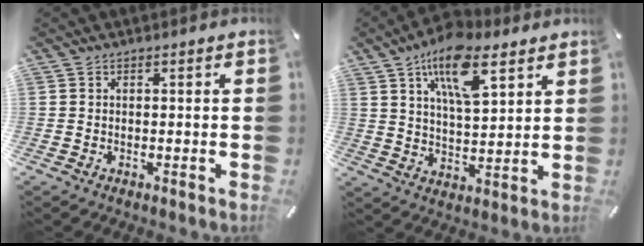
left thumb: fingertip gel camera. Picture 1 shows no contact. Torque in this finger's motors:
{"motor_torque": [0.50, 0.49, 1.74, -1.03, 0.52]}